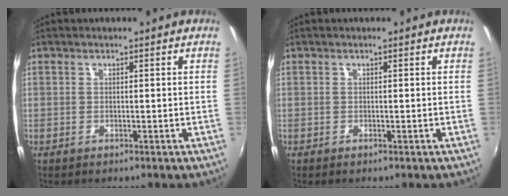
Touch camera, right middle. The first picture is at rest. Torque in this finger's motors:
{"motor_torque": [0.08, -0.06, 0.00, 0.00]}